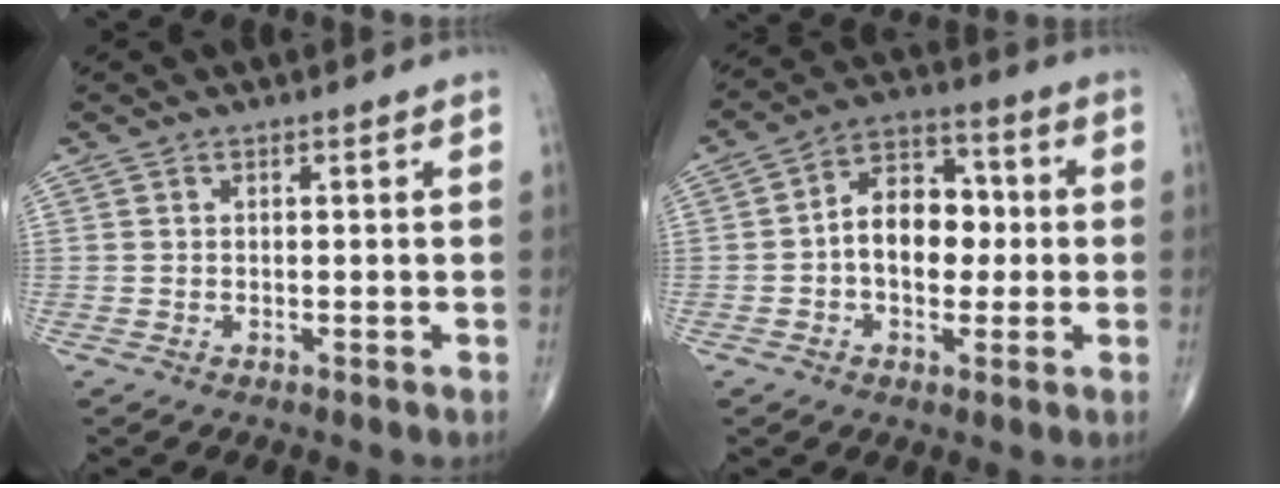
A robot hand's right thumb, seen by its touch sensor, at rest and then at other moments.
{"total": 11.0, "force": [-0.4, 7.5, 8.0], "torque": [-0.095, 0.030, -0.019]}